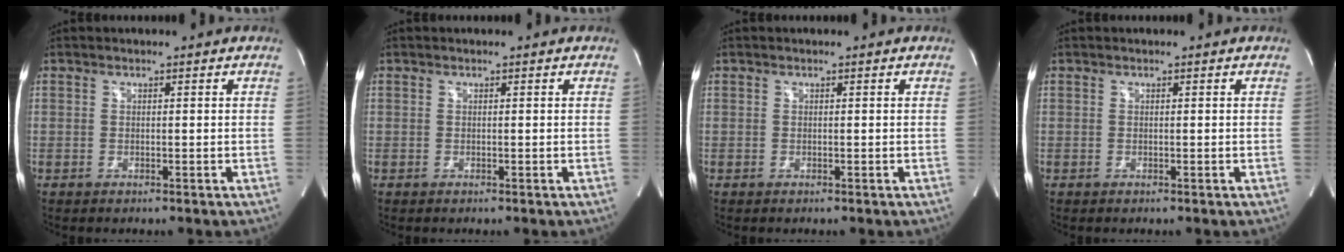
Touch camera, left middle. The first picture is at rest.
{"total": 0.0}
{"total": 0.0}
{"total": 0.0}